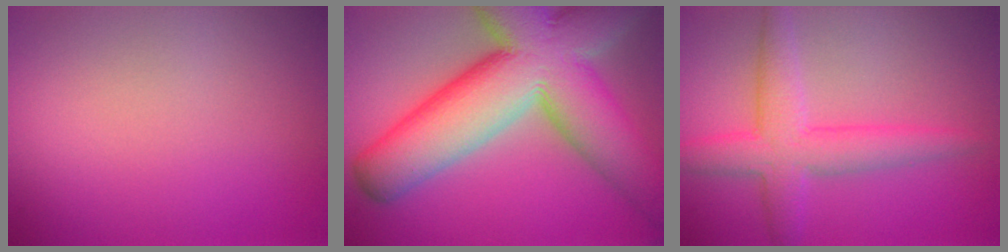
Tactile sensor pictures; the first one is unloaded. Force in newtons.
{"total": 15.7, "press": 15.7, "slide": 1.1}
{"total": 4.5, "press": 4.5, "slide": 0.2}